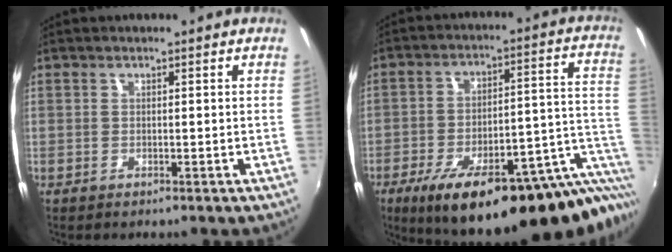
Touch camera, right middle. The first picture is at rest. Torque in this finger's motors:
{"motor_torque": [1.84, -0.30, 1.05, 0.21]}